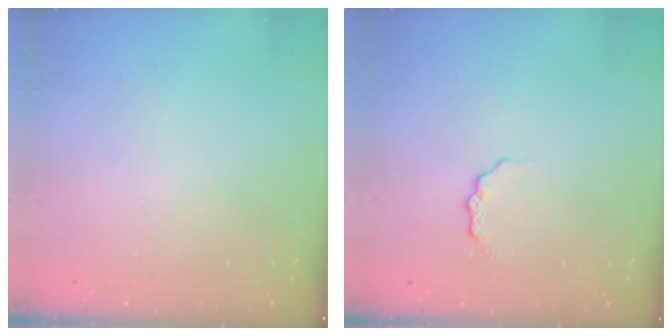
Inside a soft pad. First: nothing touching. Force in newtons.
{"total": 2.6, "press": 2.6, "slide": 0.4}